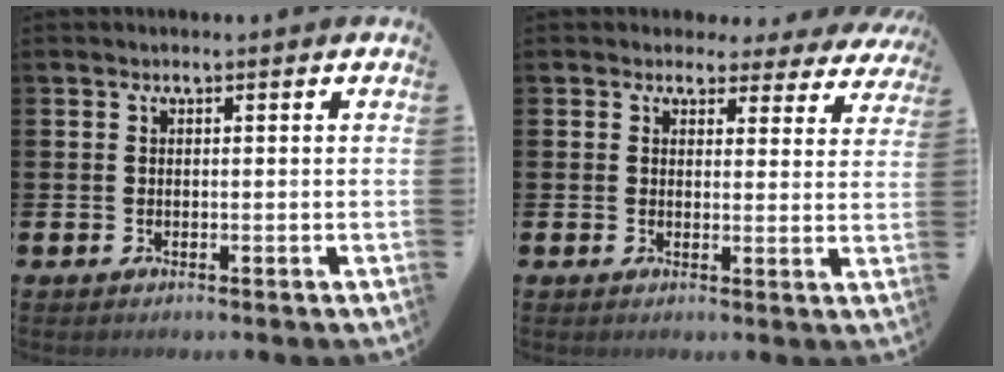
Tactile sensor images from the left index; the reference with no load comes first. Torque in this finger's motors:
{"motor_torque": [1.07, -1.07, 0.47, 0.00]}